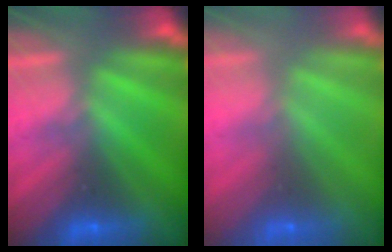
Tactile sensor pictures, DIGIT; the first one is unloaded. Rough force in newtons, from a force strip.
{"total": 7.7}